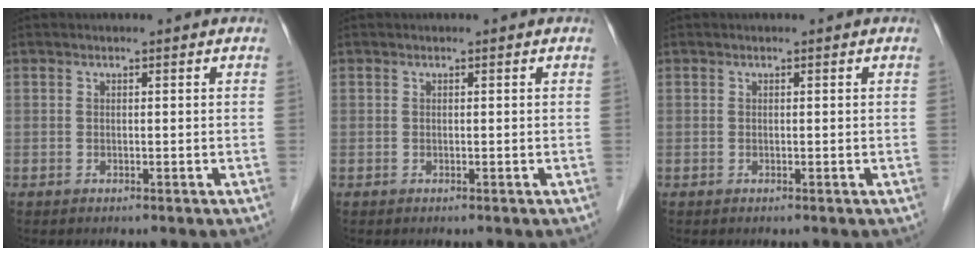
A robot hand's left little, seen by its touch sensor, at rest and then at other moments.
{"total": 0.0}
{"total": 0.0}